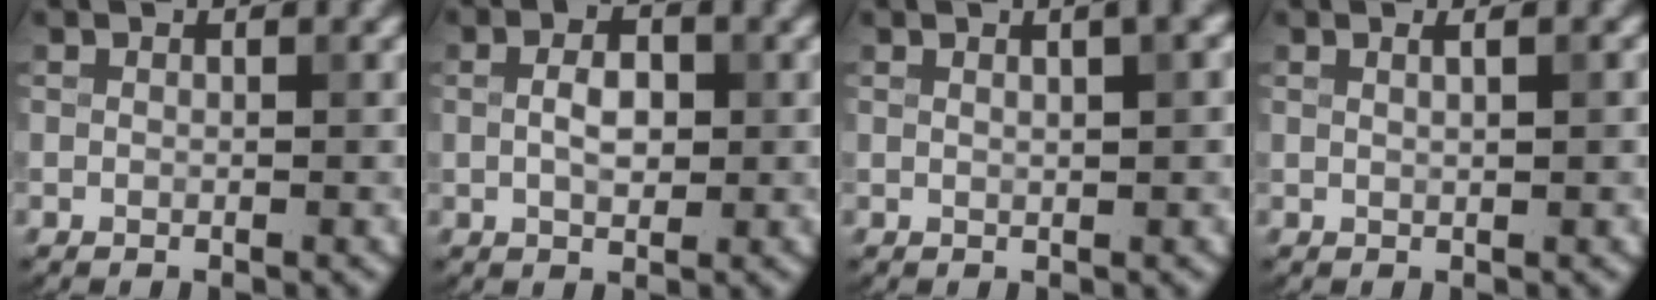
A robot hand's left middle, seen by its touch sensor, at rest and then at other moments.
{"total": 2.6, "force": [0.1, 1.5, 2.2], "torque": [-0.043, 0.003, 0.001]}
{"total": 2.1, "force": [0.8, 0.4, 1.9], "torque": [-0.021, 0.006, 0.007]}
{"total": 1.7, "force": [0.7, 0.6, 1.5], "torque": [-0.008, 0.000, -0.002]}